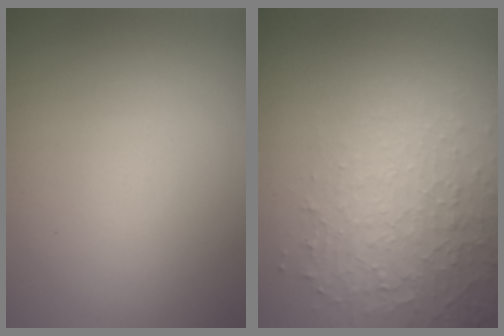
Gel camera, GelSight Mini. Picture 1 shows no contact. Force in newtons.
{"total": 4.9, "press": 3.3, "slide": 3.7}